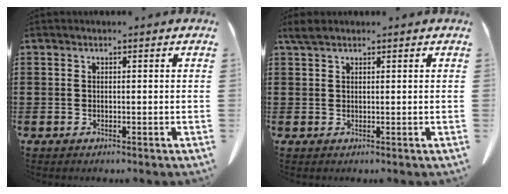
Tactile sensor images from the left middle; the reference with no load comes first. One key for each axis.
{"total": 1.6, "fx": 1.2, "fy": 0.5, "fz": 1.0, "tx": -0.023, "ty": 0.004, "tz": 0.022}